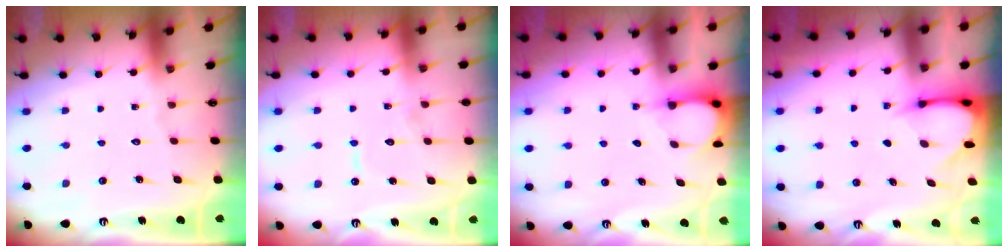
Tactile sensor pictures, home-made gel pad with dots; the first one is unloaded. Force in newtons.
{"total": 6.3, "press": 6.2, "slide": 0.6}
{"total": 4.2, "press": 4.2, "slide": 0.4}
{"total": 3.5, "press": 3.5, "slide": 0.3}